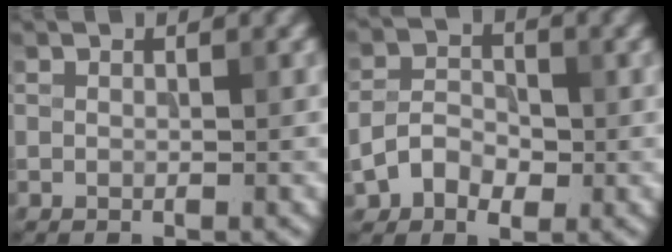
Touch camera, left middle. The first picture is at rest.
{"total": 3.9, "force": [-1.2, 2.8, 2.5], "torque": [-0.048, 0.003, -0.026]}